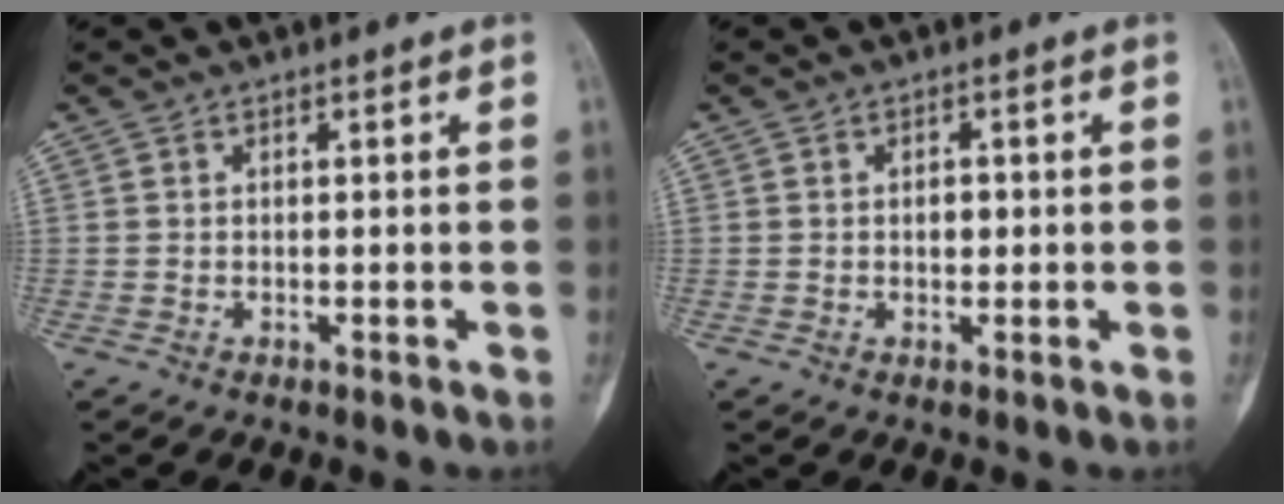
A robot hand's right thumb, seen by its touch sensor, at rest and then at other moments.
{"total": 2.0, "force": [0.1, 1.3, 1.5], "torque": [-0.012, 0.002, 0.002]}